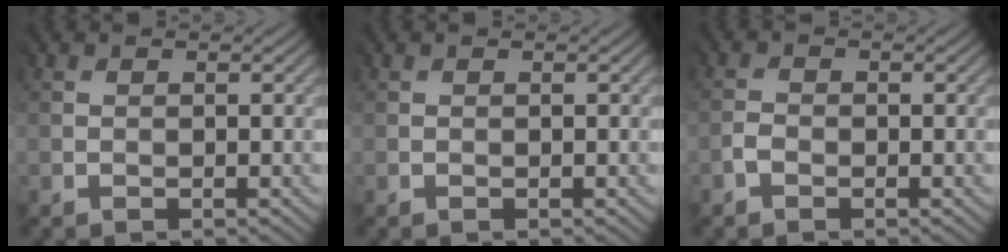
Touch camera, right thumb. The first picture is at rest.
{"total": 0.0}
{"total": 1.2, "force": [-1.1, 0.5, -0.2], "torque": [0.004, -0.002, -0.025]}